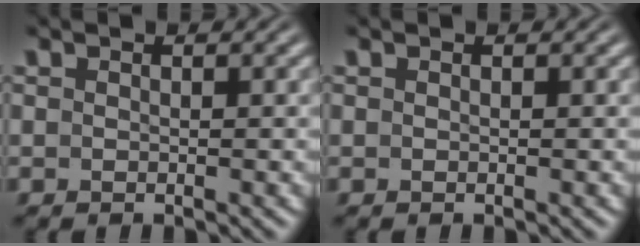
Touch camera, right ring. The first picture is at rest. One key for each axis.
{"total": 0.0}